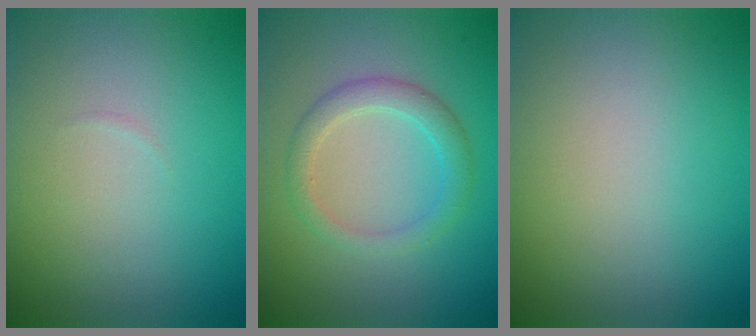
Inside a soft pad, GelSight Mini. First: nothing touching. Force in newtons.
{"total": 2.7, "press": 2.7, "slide": 0.2}
{"total": 0.0}